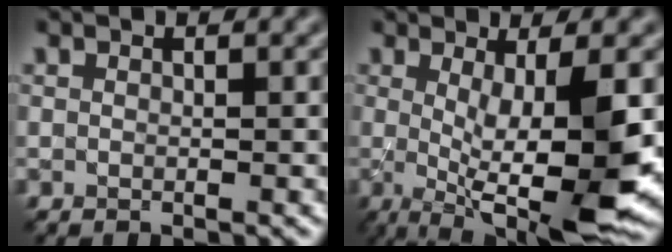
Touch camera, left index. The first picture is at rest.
{"total": 9.5, "force": [-0.7, 2.2, 9.2], "torque": [-0.137, -0.020, -0.005]}